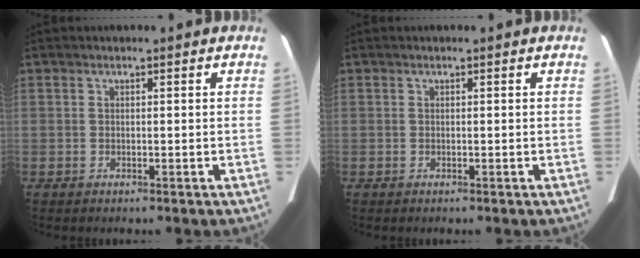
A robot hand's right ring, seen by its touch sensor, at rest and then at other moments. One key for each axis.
{"total": 0.0}